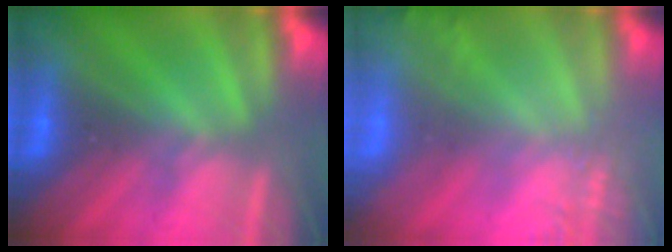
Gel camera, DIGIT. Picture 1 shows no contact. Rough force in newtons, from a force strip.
{"total": 2.4}